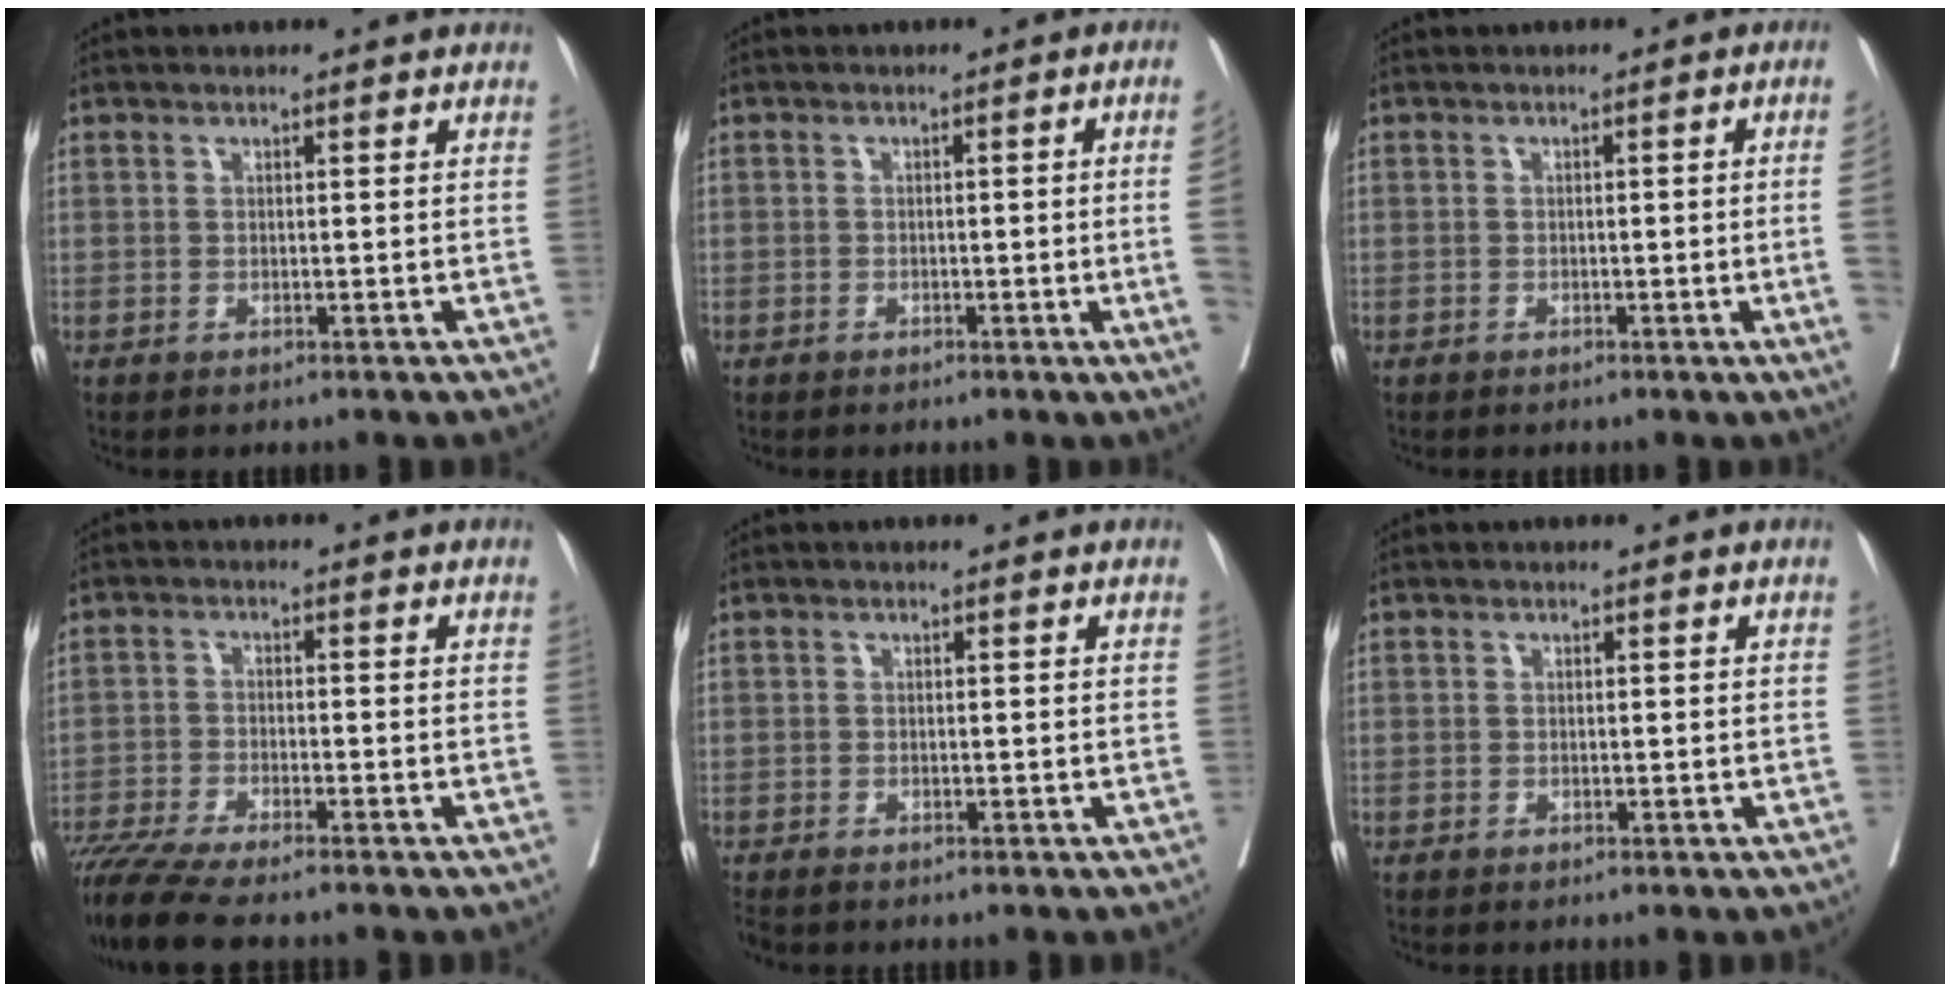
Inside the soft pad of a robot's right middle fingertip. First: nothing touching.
{"total": 5.0, "force": [-1.1, -1.0, 4.8], "torque": [-0.053, -0.003, -0.018]}
{"total": 3.7, "force": [-0.8, -0.9, 3.5], "torque": [-0.042, 0.000, -0.012]}
{"total": 10.1, "force": [-8.6, 0.5, 5.3], "torque": [-0.084, -0.023, -0.144]}
{"total": 1.1, "force": [-1.0, 0.3, 0.4], "torque": [-0.010, -0.004, -0.017]}
{"total": 0.0}